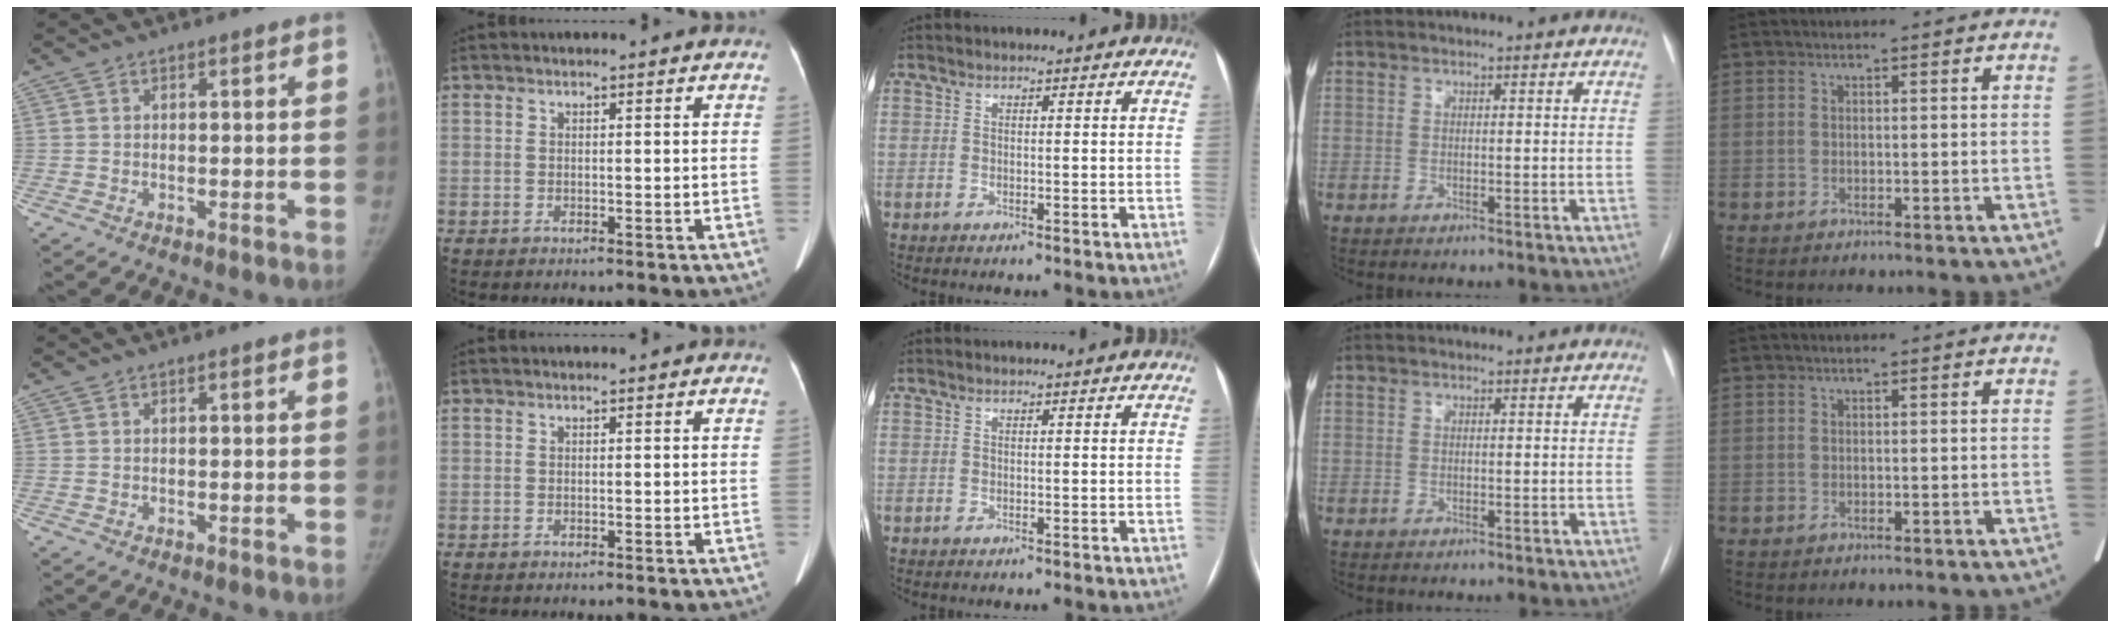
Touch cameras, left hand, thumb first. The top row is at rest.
{}